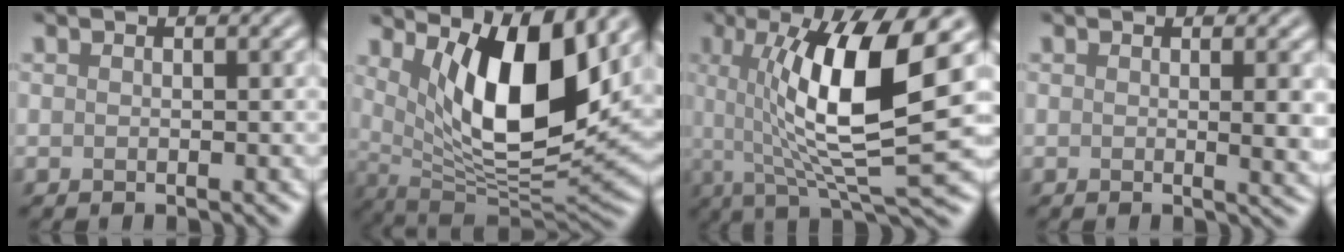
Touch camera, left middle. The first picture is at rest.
{"total": 10.9, "force": [3.8, 3.8, 9.6], "torque": [-0.150, -0.025, 0.073]}
{"total": 11.5, "force": [1.8, 2.7, 11.1], "torque": [-0.169, -0.003, 0.034]}
{"total": 2.6, "force": [0.3, 0.7, 2.5], "torque": [-0.025, -0.004, 0.003]}